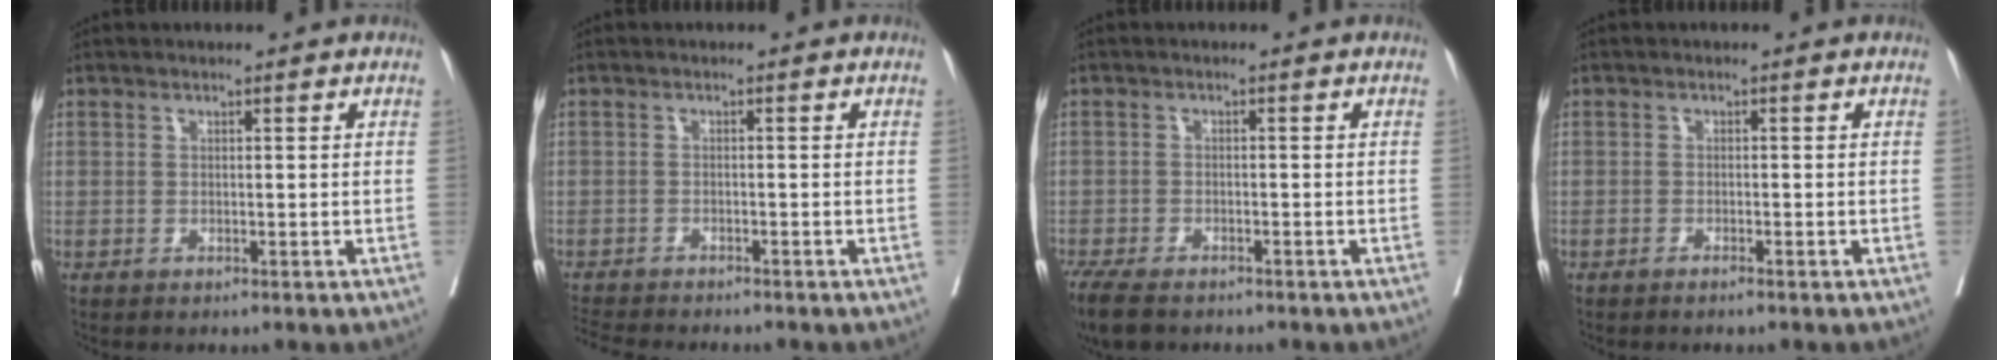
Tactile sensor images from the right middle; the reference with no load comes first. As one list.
[{"total": 6.6, "force": [-6.1, 0.5, 2.4], "torque": [-0.034, -0.011, -0.098]}, {"total": 7.0, "force": [-5.4, 2.6, 3.6], "torque": [-0.070, -0.016, -0.089]}, {"total": 1.0, "force": [-0.8, 0.0, 0.6], "torque": [-0.013, -0.001, -0.013]}]